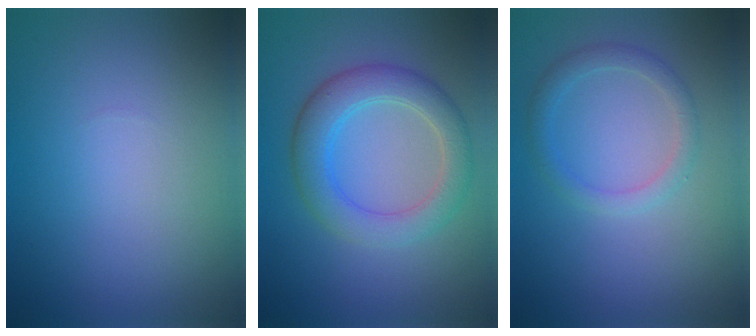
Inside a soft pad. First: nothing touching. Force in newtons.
{"total": 4.5, "press": 4.5, "slide": 0.3}
{"total": 1.9, "press": 1.9, "slide": 0.0}